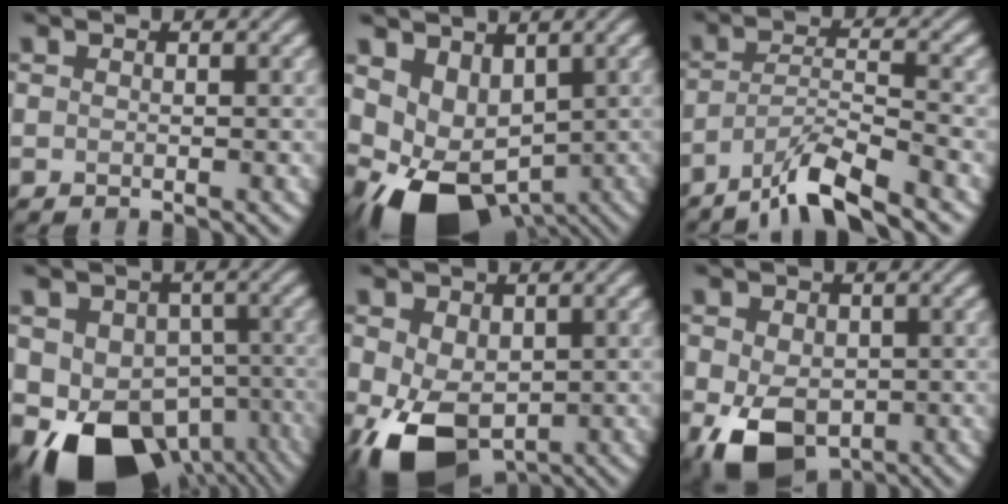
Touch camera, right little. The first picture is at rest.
{"total": 9.1, "force": [-1.5, 6.1, 6.5], "torque": [-0.124, -0.037, -0.007]}
{"total": 6.1, "force": [-4.5, 1.0, 4.0], "torque": [-0.064, 0.003, -0.090]}
{"total": 15.0, "force": [-7.1, 10.2, 8.5], "torque": [-0.130, -0.030, -0.091]}
{"total": 8.8, "force": [-2.4, 5.7, 6.3], "torque": [-0.142, -0.025, -0.036]}
{"total": 8.0, "force": [-2.4, 5.4, 5.4], "torque": [-0.113, -0.024, -0.038]}